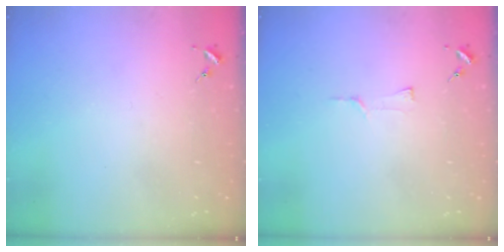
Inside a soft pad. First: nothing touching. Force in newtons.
{"total": 4.1, "press": 4.1, "slide": 0.4}